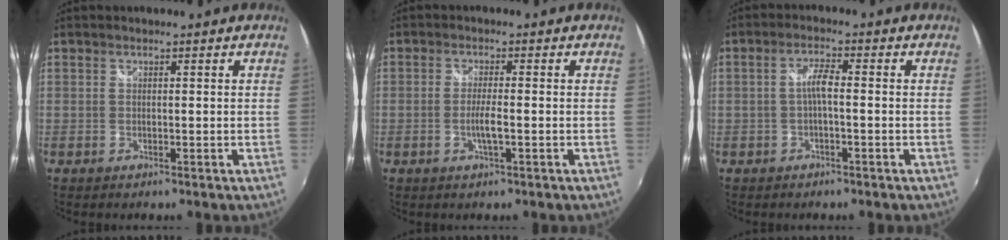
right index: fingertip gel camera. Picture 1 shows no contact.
{"total": 3.1, "force": [-1.0, 0.1, 2.9], "torque": [-0.056, -0.005, -0.019]}
{"total": 2.9, "force": [-0.7, 0.4, 2.8], "torque": [-0.056, 0.008, -0.012]}